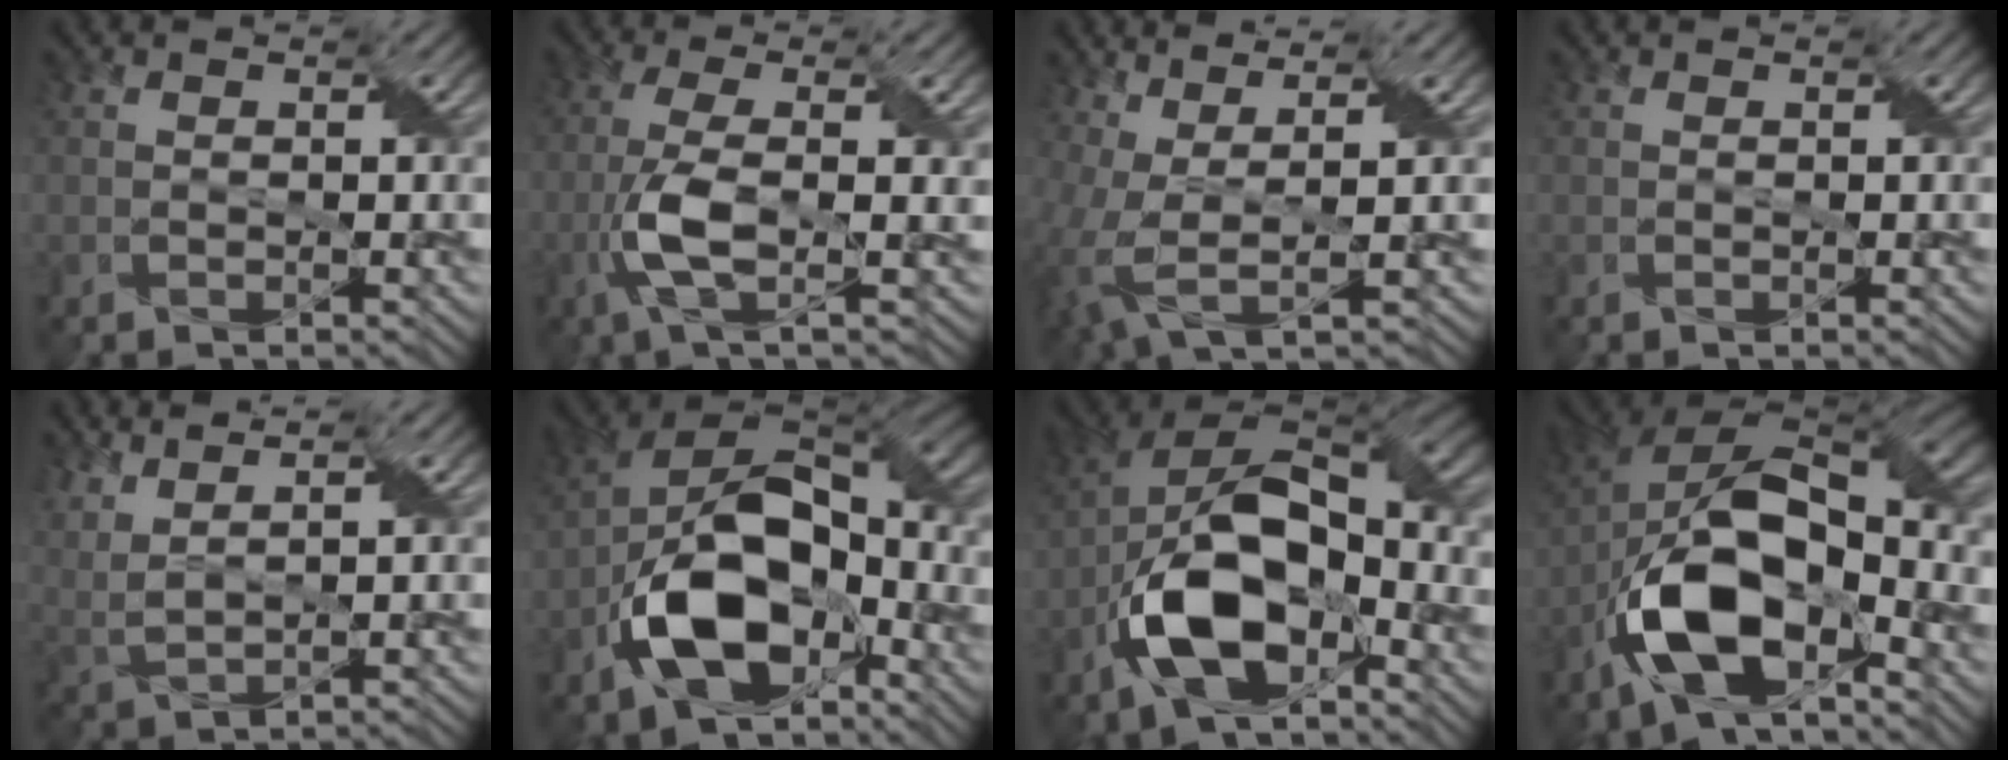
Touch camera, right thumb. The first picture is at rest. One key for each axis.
{"total": 6.8, "fx": -1.5, "fy": 1.8, "fz": 6.4, "tx": -0.147, "ty": 0.009, "tz": -0.035}
{"total": 5.5, "fx": 0.8, "fy": 1.5, "fz": 5.2, "tx": -0.125, "ty": 0.005, "tz": 0.014}
{"total": 0.0}
{"total": 5.8, "fx": 4.4, "fy": 1.5, "fz": 3.5, "tx": -0.087, "ty": 0.010, "tz": 0.073}
{"total": 17.0, "fx": -6.5, "fy": 9.8, "fz": 12.3, "tx": -0.222, "ty": -0.023, "tz": -0.131}
{"total": 15.8, "fx": -6.0, "fy": 8.1, "fz": 12.2, "tx": -0.223, "ty": -0.020, "tz": -0.120}
{"total": 17.2, "fx": -7.1, "fy": 8.3, "fz": 13.4, "tx": -0.240, "ty": -0.021, "tz": -0.129}